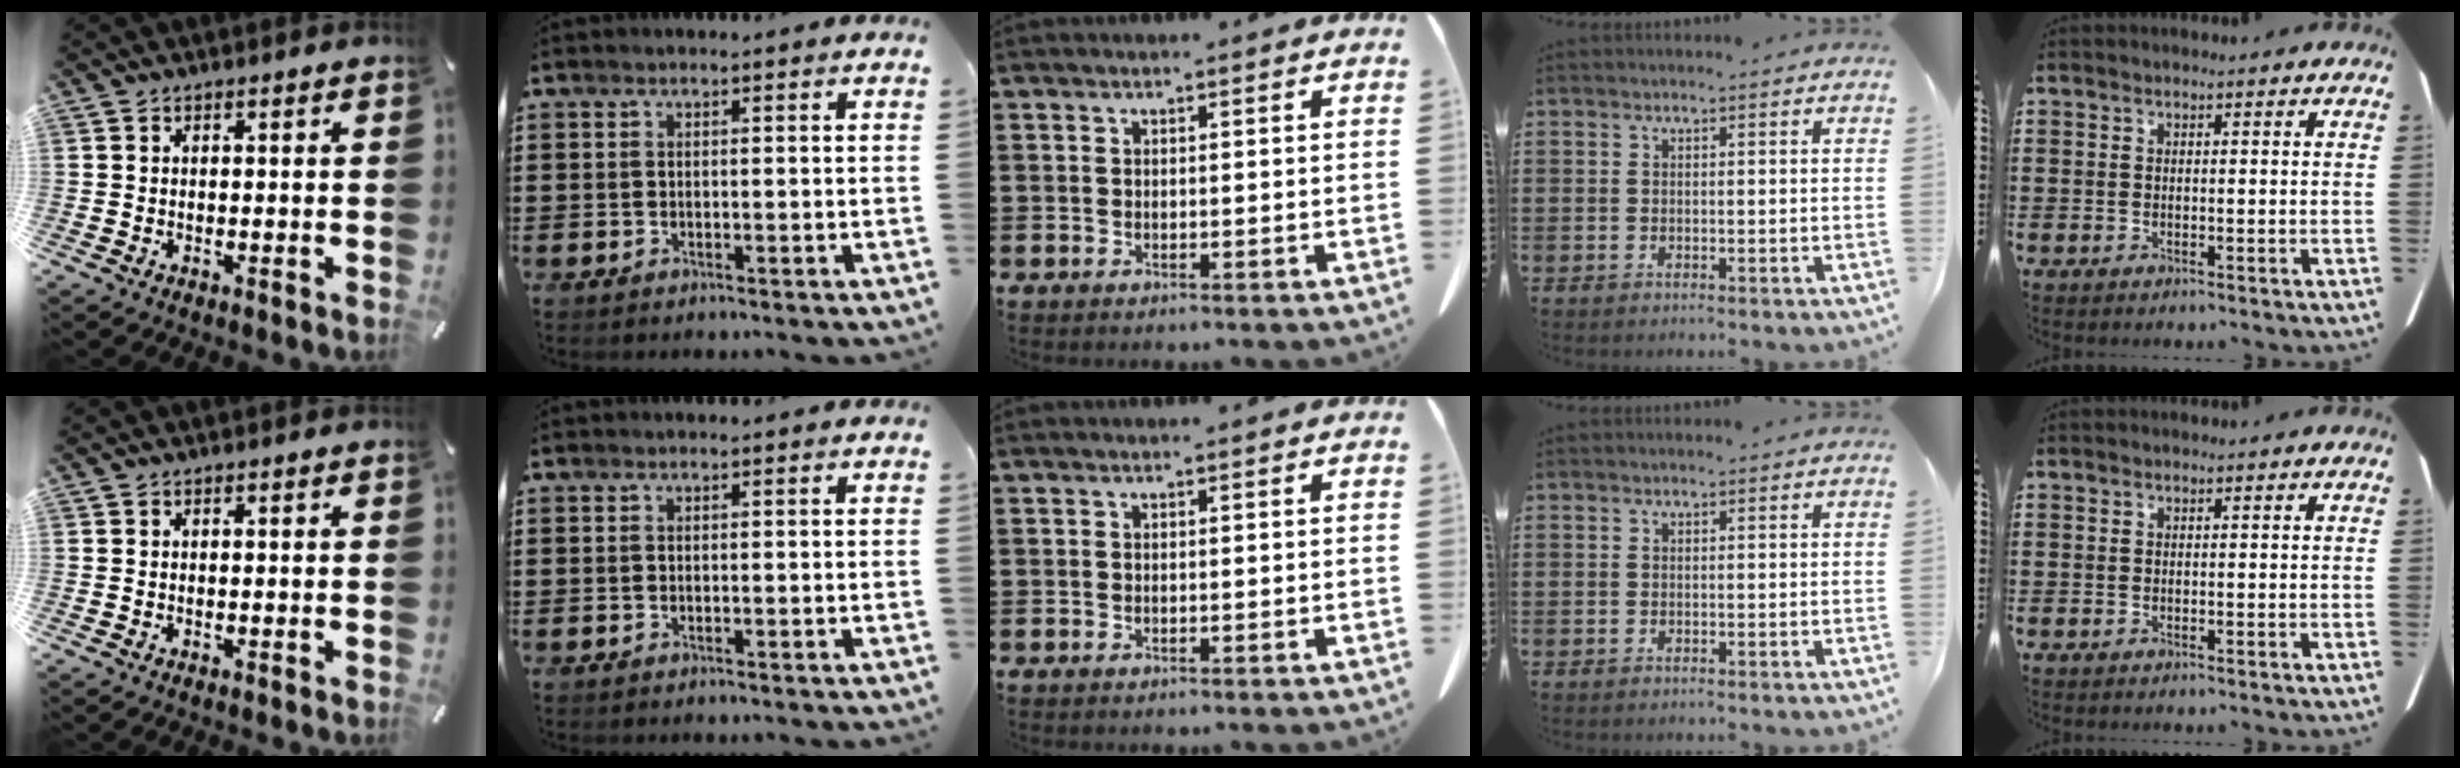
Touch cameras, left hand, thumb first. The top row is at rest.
{}